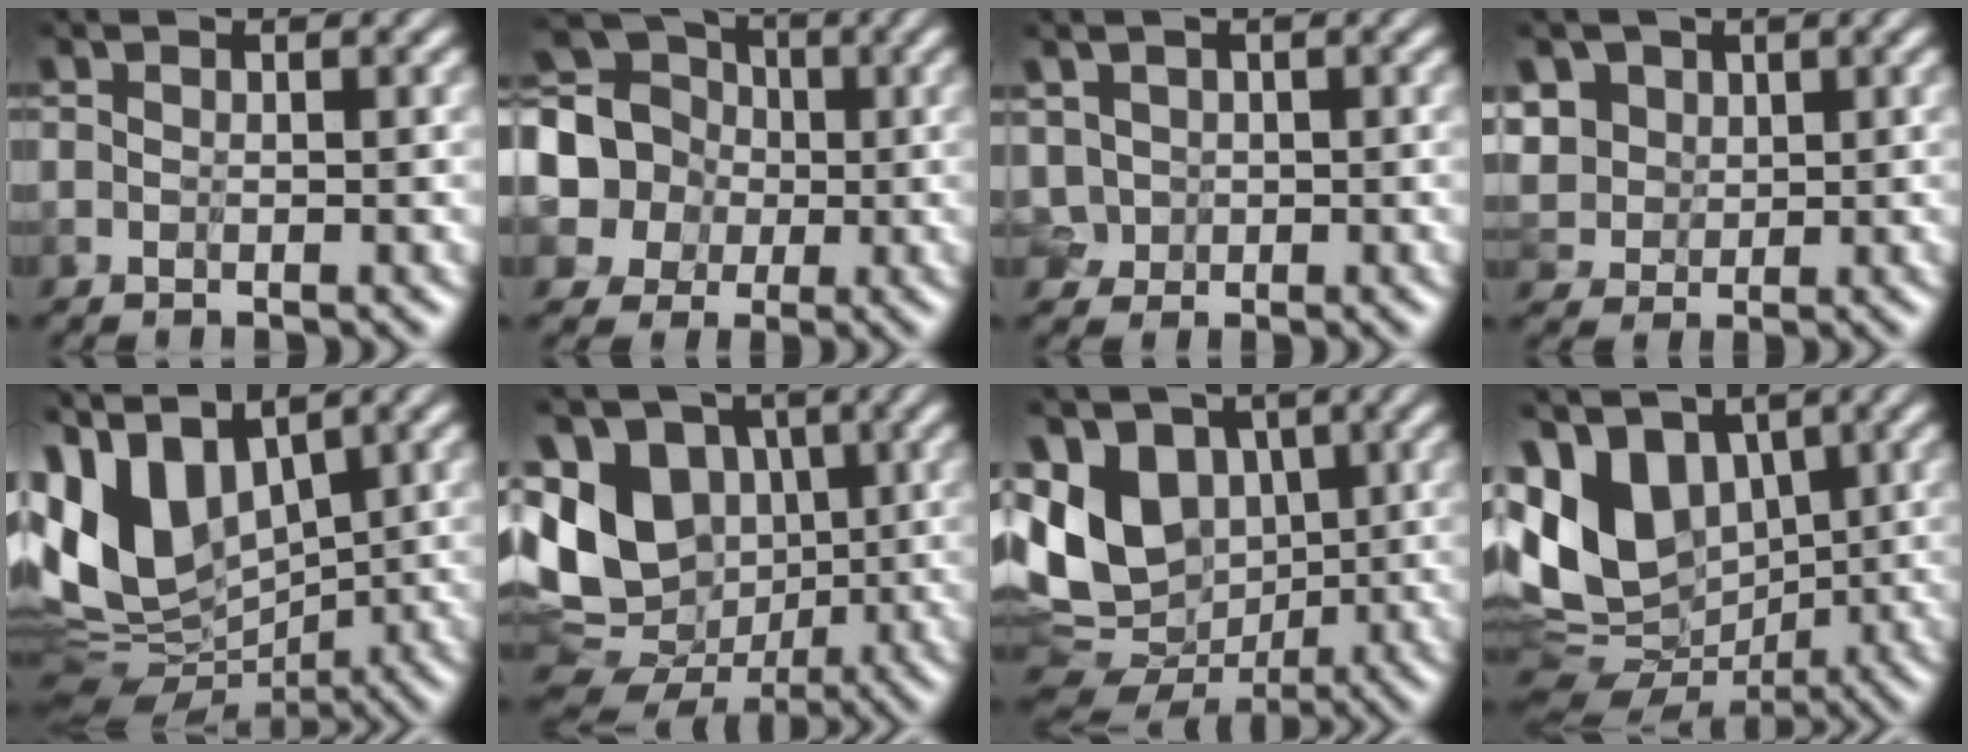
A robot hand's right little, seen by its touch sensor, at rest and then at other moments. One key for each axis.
{"total": 11.0, "fx": 0.7, "fy": 10.1, "fz": 4.3, "tx": -0.148, "ty": 0.007, "tz": -0.024}
{"total": 2.7, "fx": 0.7, "fy": 2.4, "fz": 1.2, "tx": -0.032, "ty": 0.012, "tz": -0.009}
{"total": 6.3, "fx": 3.6, "fy": 4.2, "fz": 3.0, "tx": -0.059, "ty": 0.020, "tz": 0.035}
{"total": 6.7, "fx": 2.6, "fy": 3.8, "fz": 4.8, "tx": -0.132, "ty": -0.013, "tz": 0.042}
{"total": 9.9, "fx": 0.6, "fy": 8.6, "fz": 4.9, "tx": -0.132, "ty": 0.001, "tz": 0.000}
{"total": 8.0, "fx": 1.0, "fy": 6.2, "fz": 4.9, "tx": -0.107, "ty": -0.008, "tz": 0.028}
{"total": 7.1, "fx": 1.7, "fy": 4.9, "fz": 4.8, "tx": -0.125, "ty": -0.017, "tz": 0.027}